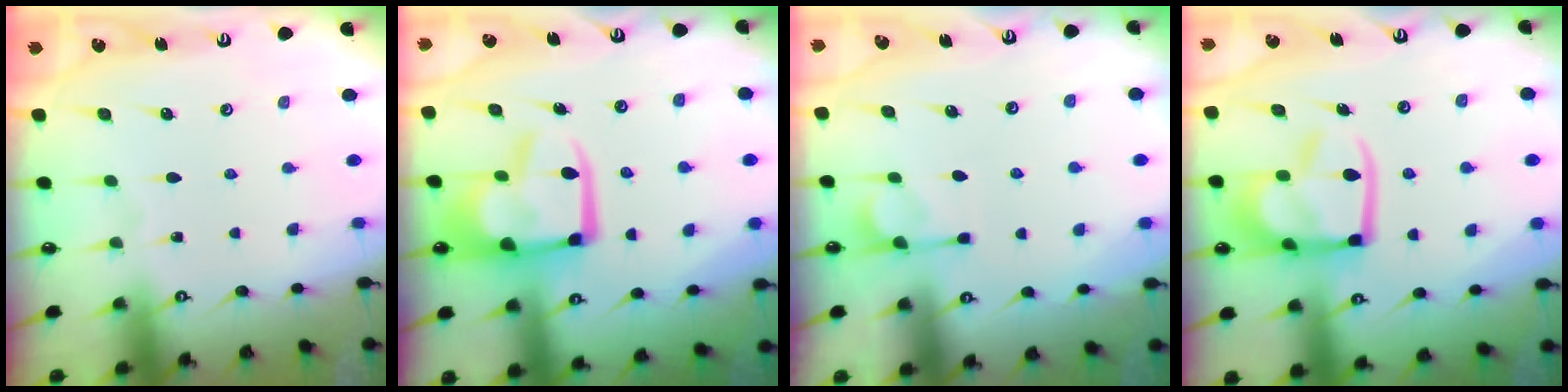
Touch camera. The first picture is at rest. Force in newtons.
{"total": 15.0, "press": 14.9, "slide": 1.6}
{"total": 1.2, "press": 0.3, "slide": 1.1}
{"total": 15.6, "press": 15.5, "slide": 2.0}